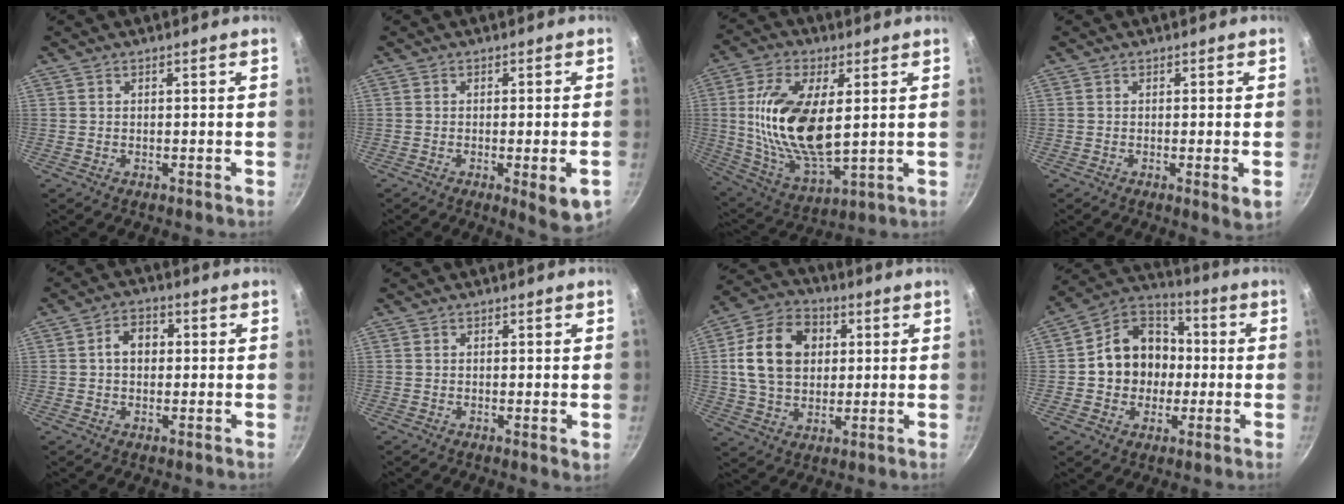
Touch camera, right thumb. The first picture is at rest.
{"total": 7.0, "force": [-2.4, 1.4, 6.5], "torque": [-0.078, -0.001, -0.028]}
{"total": 19.0, "force": [2.6, 9.2, 16.5], "torque": [-0.308, -0.013, 0.054]}
{"total": 3.2, "force": [-0.6, 0.3, 3.1], "torque": [-0.052, -0.012, -0.009]}
{"total": 5.4, "force": [0.5, 4.1, 3.4], "torque": [-0.029, 0.013, 0.001]}
{"total": 1.6, "force": [-0.1, 0.1, 1.6], "torque": [-0.025, -0.007, -0.004]}
{"total": 15.5, "force": [2.9, 11.5, 10.0], "torque": [-0.159, 0.009, 0.041]}
{"total": 14.4, "force": [-0.4, 12.3, 7.4], "torque": [-0.083, 0.035, -0.021]}